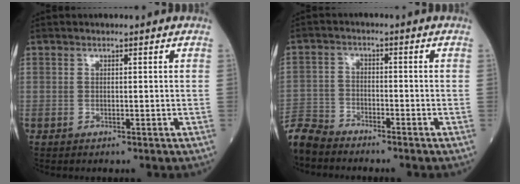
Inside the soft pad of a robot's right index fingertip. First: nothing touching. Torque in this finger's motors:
{"motor_torque": [0.02, -0.01, -0.23, -0.09]}